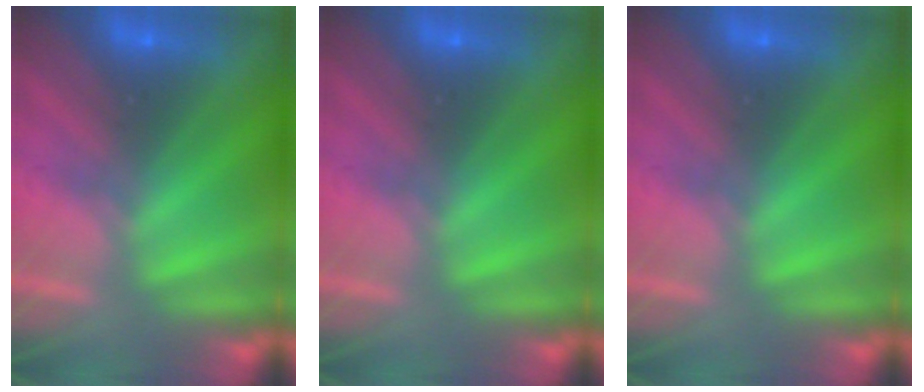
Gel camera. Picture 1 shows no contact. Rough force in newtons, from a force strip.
{"total": 0.0}
{"total": 0.0}